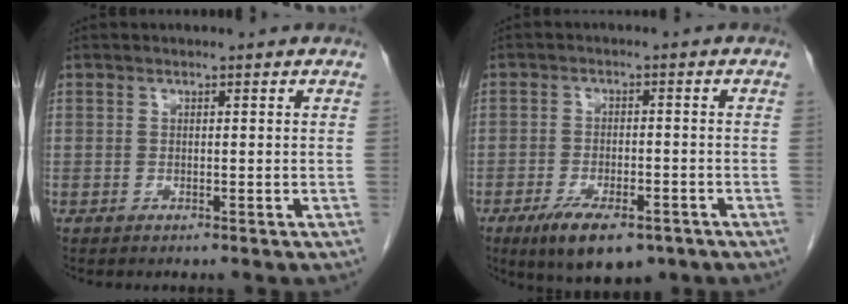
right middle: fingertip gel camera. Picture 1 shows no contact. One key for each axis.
{"total": 8.6, "fx": -5.7, "fy": 3.4, "fz": 5.5, "tx": -0.088, "ty": -0.009, "tz": -0.087}